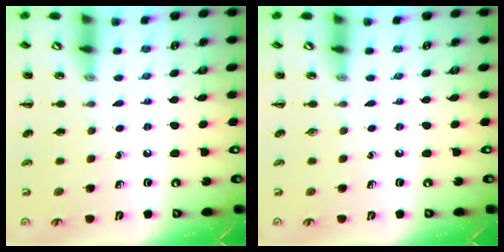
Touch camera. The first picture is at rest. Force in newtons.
{"total": 0.0}